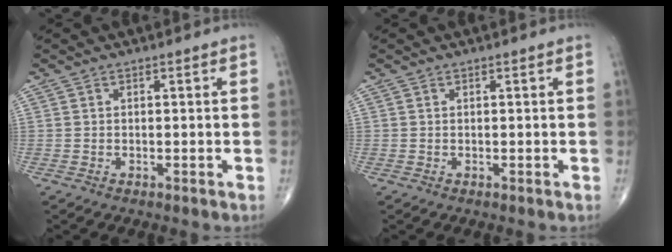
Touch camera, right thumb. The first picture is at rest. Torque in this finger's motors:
{"motor_torque": [0.16, 0.10, 0.04, 0.15, 0.06]}